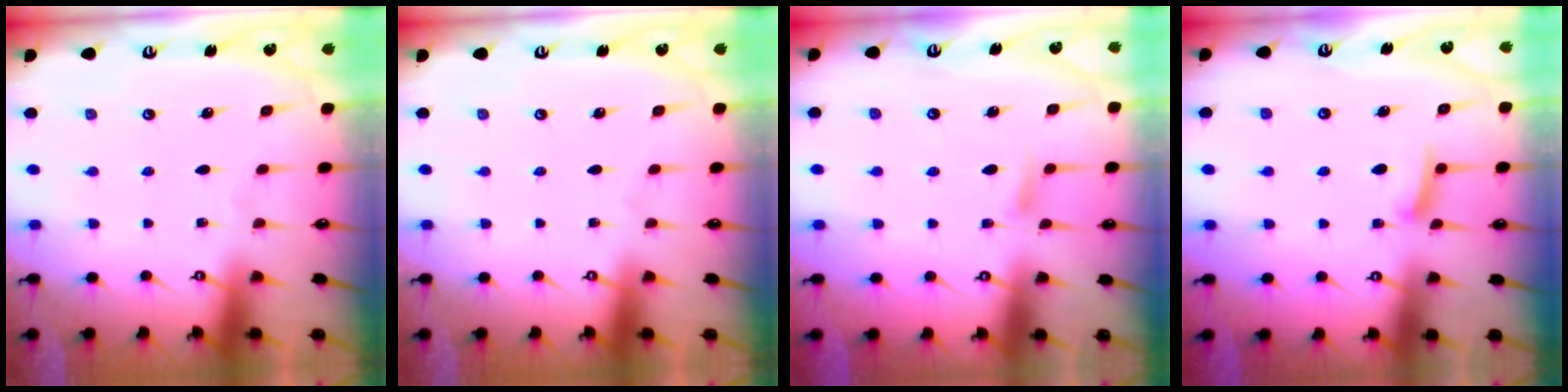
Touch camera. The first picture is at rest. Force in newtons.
{"total": 0.0}
{"total": 7.4, "press": 7.4, "slide": 0.9}
{"total": 6.5, "press": 6.4, "slide": 0.9}